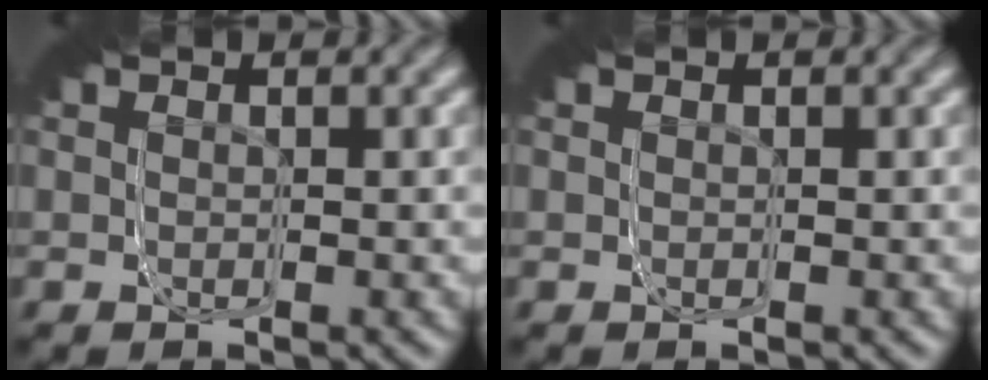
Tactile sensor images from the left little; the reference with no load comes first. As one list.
[{"total": 0.0}]